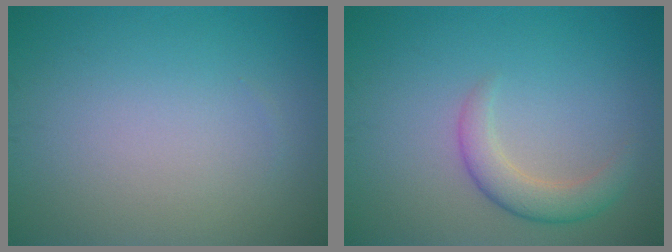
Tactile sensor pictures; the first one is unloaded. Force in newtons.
{"total": 2.9, "press": 2.9, "slide": 0.2}